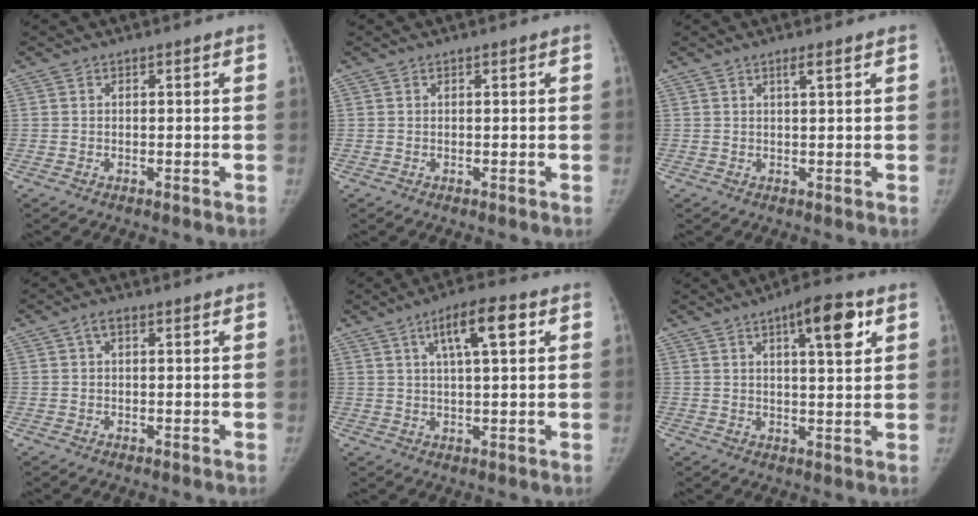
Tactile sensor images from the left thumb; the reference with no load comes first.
{"total": 0.0}
{"total": 1.7, "force": [1.0, 0.1, 1.4], "torque": [-0.028, -0.002, 0.018]}
{"total": 2.0, "force": [0.8, 0.9, 1.5], "torque": [-0.030, 0.010, 0.014]}
{"total": 8.9, "force": [3.7, 2.2, 7.9], "torque": [-0.126, 0.001, 0.060]}
{"total": 9.5, "force": [4.3, 2.7, 8.0], "torque": [-0.102, -0.013, 0.059]}